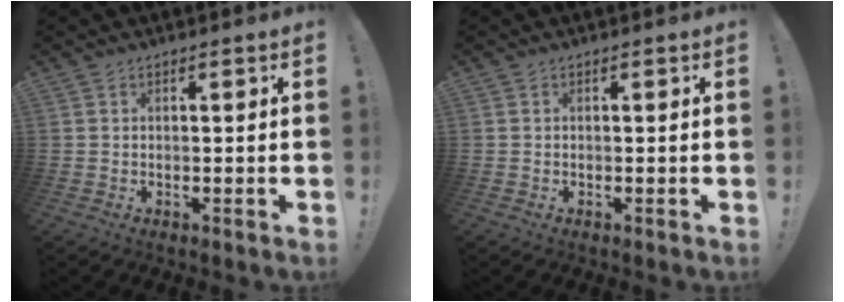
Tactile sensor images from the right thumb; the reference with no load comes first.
{"total": 0.0}